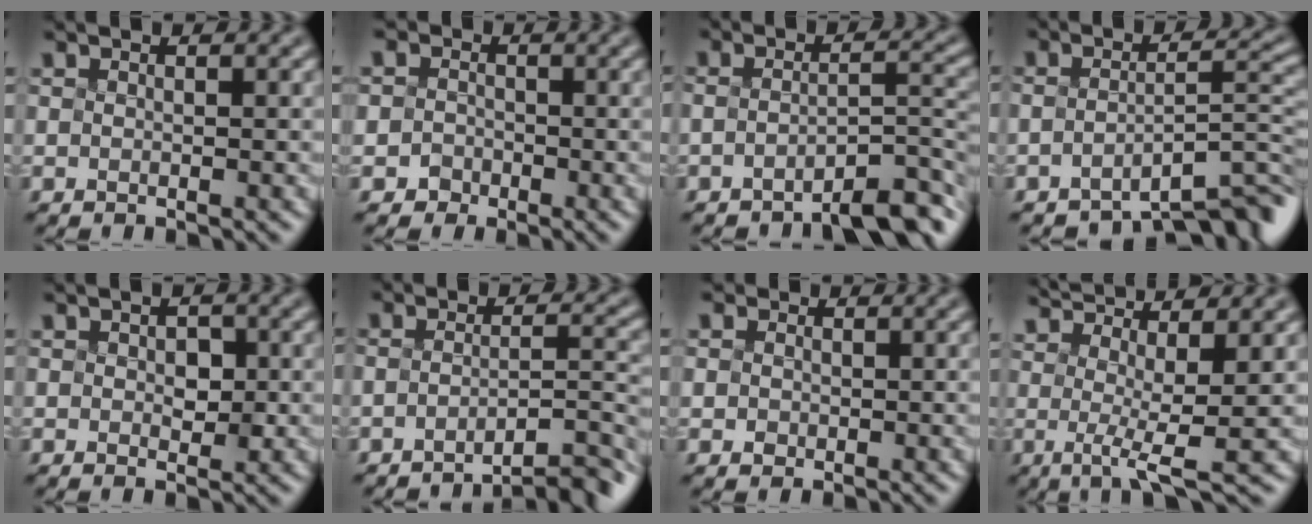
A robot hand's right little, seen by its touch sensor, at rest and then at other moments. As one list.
[{"total": 2.8, "force": [-1.9, 0.4, -2.0], "torque": [0.043, -0.005, -0.009]}, {"total": 4.2, "force": [-4.0, -0.5, 1.2], "torque": [-0.027, -0.004, -0.036]}, {"total": 5.6, "force": [-5.1, -0.1, 2.5], "torque": [-0.038, -0.006, -0.051]}, {"total": 1.2, "force": [0.0, 0.9, 0.8], "torque": [-0.013, 0.008, 0.011]}, {"total": 5.3, "force": [-4.9, -0.5, 1.8], "torque": [-0.025, 0.000, -0.050]}, {"total": 1.8, "force": [-0.6, -0.2, -1.6], "torque": [0.010, -0.014, 0.017]}, {"total": 3.8, "force": [1.2, -0.4, 3.6], "torque": [-0.075, -0.006, 0.054]}]